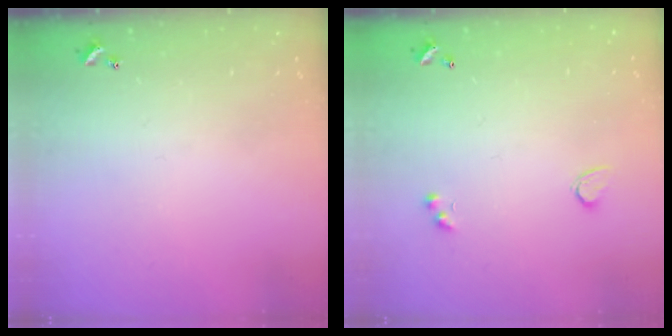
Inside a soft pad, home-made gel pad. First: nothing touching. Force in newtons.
{"total": 1.9, "press": 1.5, "slide": 1.1}